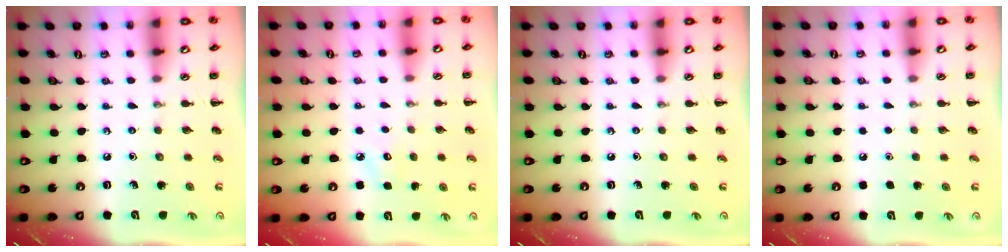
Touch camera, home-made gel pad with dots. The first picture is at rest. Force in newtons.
{"total": 5.5, "press": 5.2, "slide": 1.6}
{"total": 0.0}
{"total": 1.7, "press": 1.7, "slide": 0.1}